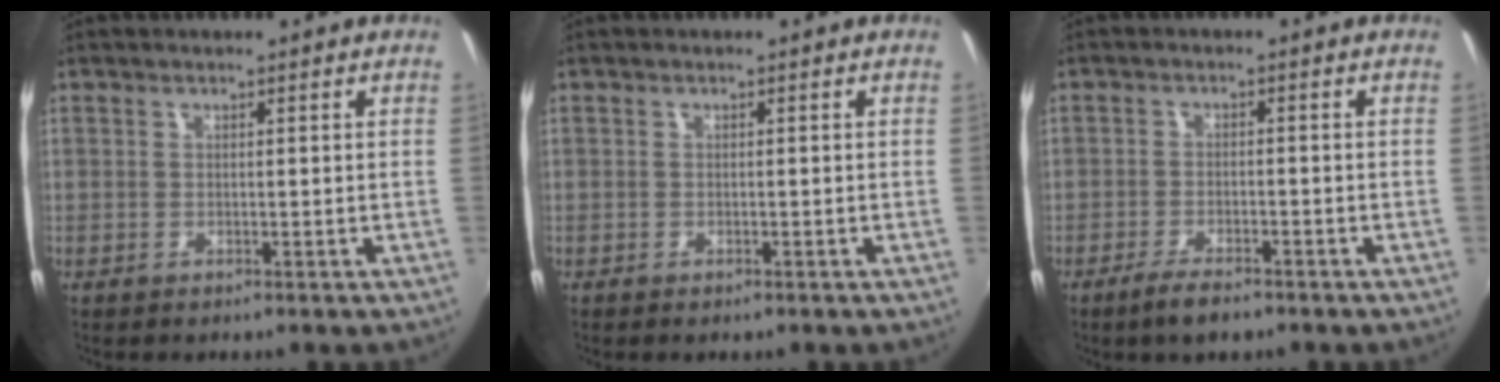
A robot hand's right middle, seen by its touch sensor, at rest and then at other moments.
{"total": 0.6, "force": [-0.5, 0.3, 0.3], "torque": [-0.006, -0.003, -0.010]}
{"total": 4.6, "force": [-3.5, 1.2, 2.8], "torque": [-0.071, -0.007, -0.065]}